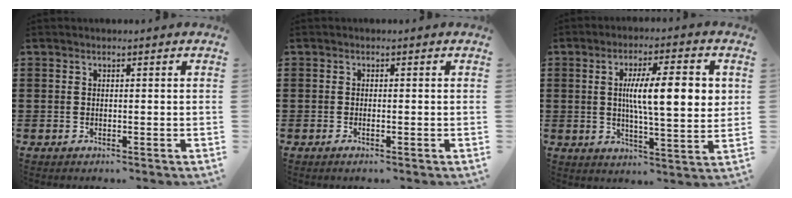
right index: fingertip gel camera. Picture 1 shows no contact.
{"total": 0.5, "force": [-0.3, 0.0, 0.5], "torque": [-0.009, -0.003, -0.005]}
{"total": 11.1, "force": [2.0, 2.7, 10.6], "torque": [-0.175, -0.001, 0.025]}